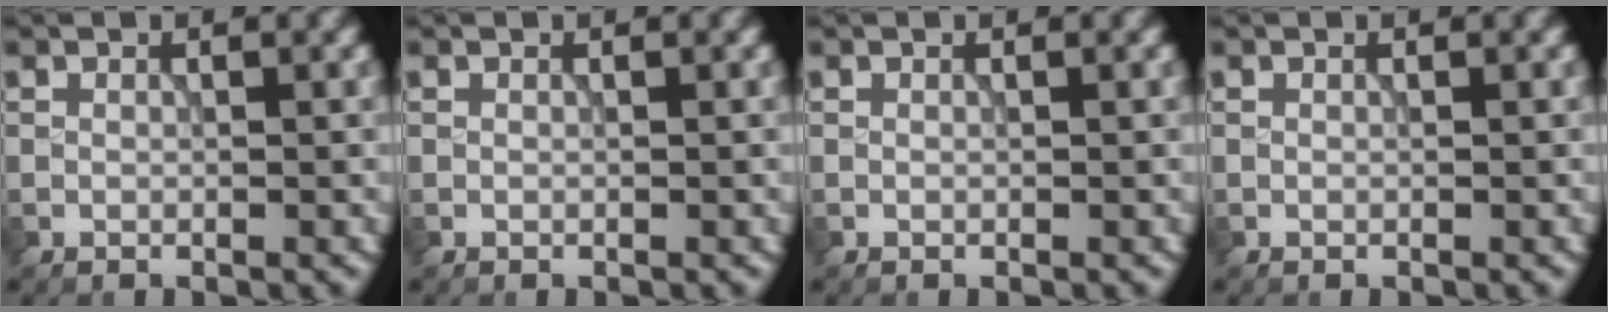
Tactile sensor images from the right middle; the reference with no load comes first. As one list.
[{"total": 0.0}, {"total": 0.0}, {"total": 0.0}]